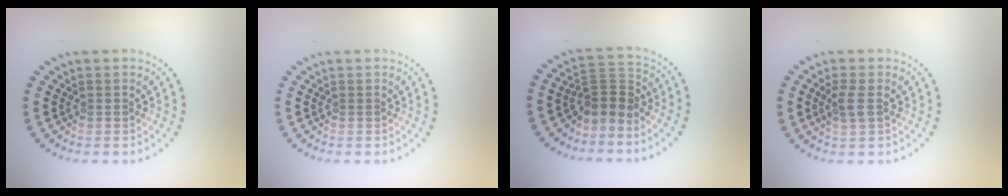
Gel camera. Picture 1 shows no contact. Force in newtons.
{"total": 0.0}
{"total": 2.8, "press": 2.1, "slide": 2.0}
{"total": 1.9, "press": 1.7, "slide": 0.7}